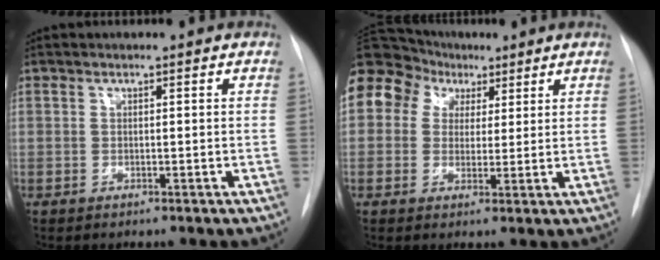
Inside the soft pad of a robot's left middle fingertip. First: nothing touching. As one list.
[{"total": 19.8, "force": [8.2, 16.1, 8.0], "torque": [-0.244, 0.108, 0.161]}]